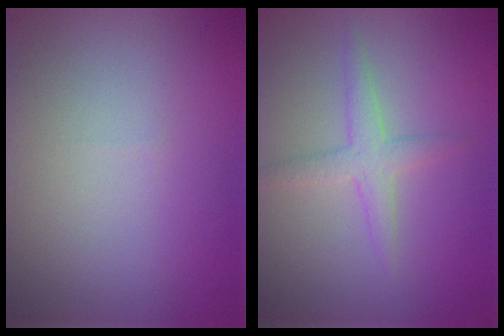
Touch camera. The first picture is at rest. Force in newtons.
{"total": 2.3, "press": 2.3, "slide": 0.1}